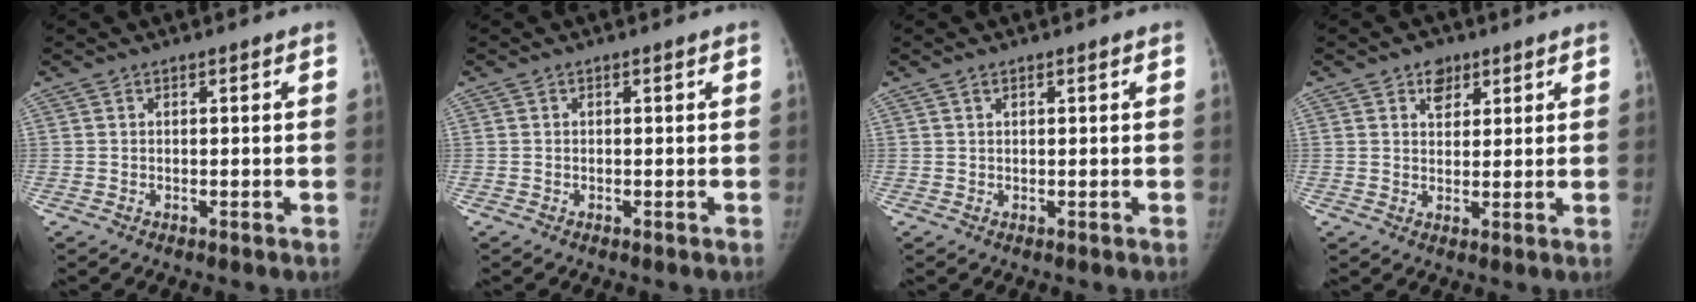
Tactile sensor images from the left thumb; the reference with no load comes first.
{"total": 0.0}
{"total": 0.6, "force": [0.5, 0.2, 0.3], "torque": [-0.005, 0.001, 0.008]}
{"total": 4.1, "force": [2.4, 2.8, 1.7], "torque": [-0.003, -0.012, 0.037]}